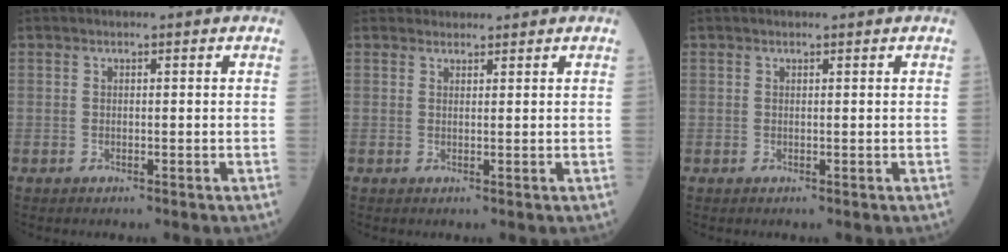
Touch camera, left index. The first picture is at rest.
{"total": 3.0, "force": [2.9, 0.8, 0.0], "torque": [-0.001, 0.026, 0.045]}
{"total": 0.0}